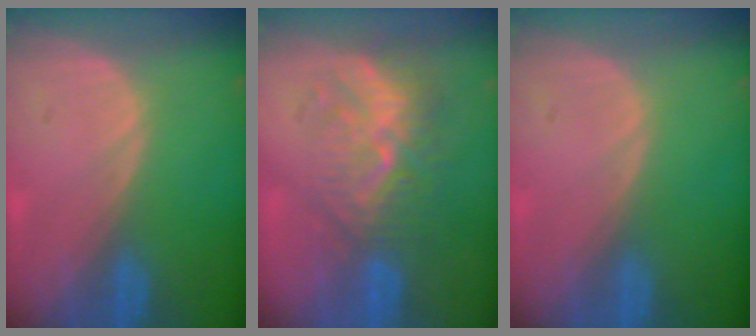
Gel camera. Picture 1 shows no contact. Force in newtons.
{"total": 9.3, "press": 8.3, "slide": 4.1}
{"total": 0.0}